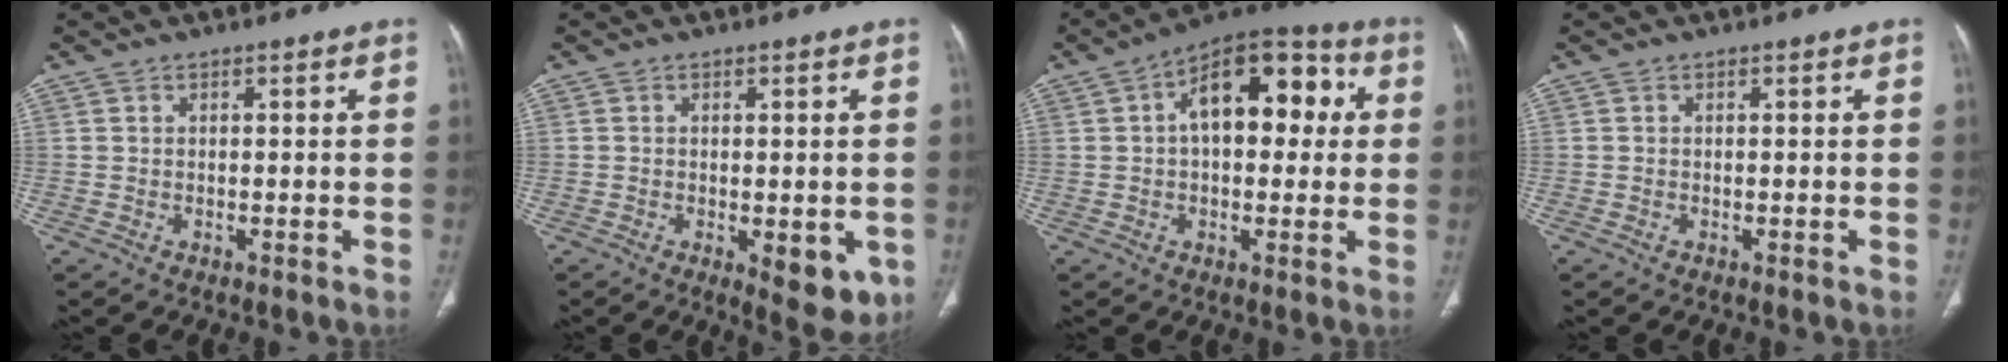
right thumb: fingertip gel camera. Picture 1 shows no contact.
{"total": 7.2, "force": [-2.1, 3.2, 6.1], "torque": [-0.061, -0.011, -0.019]}
{"total": 16.0, "force": [3.1, 8.9, 13.0], "torque": [-0.155, 0.036, 0.039]}
{"total": 0.0}